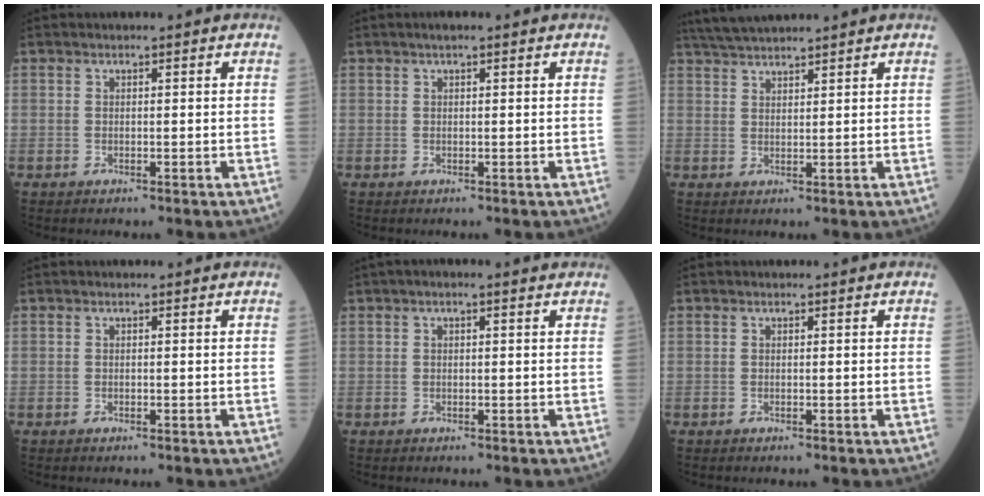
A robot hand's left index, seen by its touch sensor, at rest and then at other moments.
{"total": 1.1, "force": [0.7, 0.2, 0.8], "torque": [-0.015, 0.011, 0.010]}
{"total": 6.0, "force": [5.6, 0.0, 2.2], "torque": [-0.045, 0.031, 0.106]}
{"total": 0.0}
{"total": 1.8, "force": [1.0, 0.5, 1.4], "torque": [-0.029, 0.017, 0.010]}
{"total": 0.0}